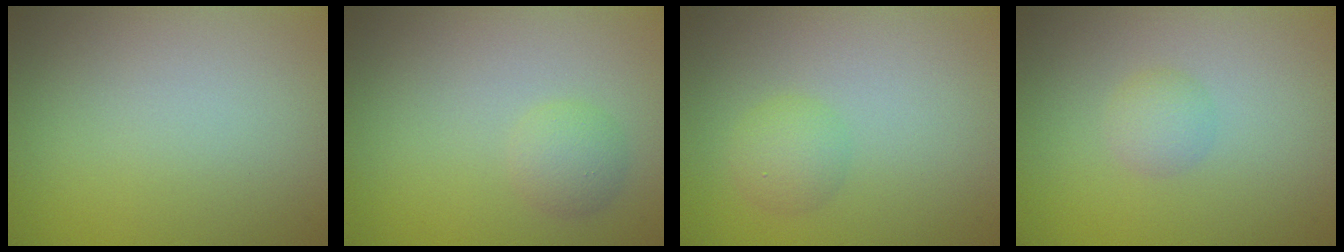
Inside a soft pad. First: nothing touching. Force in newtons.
{"total": 1.7, "press": 1.7, "slide": 0.2}
{"total": 1.8, "press": 1.8, "slide": 0.1}
{"total": 1.5, "press": 1.5, "slide": 0.1}